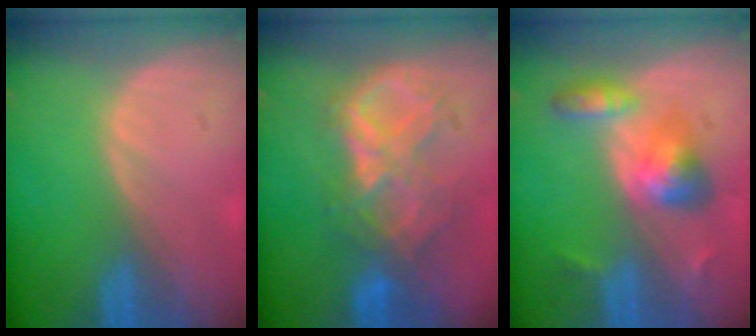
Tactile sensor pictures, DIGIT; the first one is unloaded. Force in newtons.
{"total": 8.8, "press": 7.7, "slide": 4.2}
{"total": 5.8, "press": 5.8, "slide": 0.2}